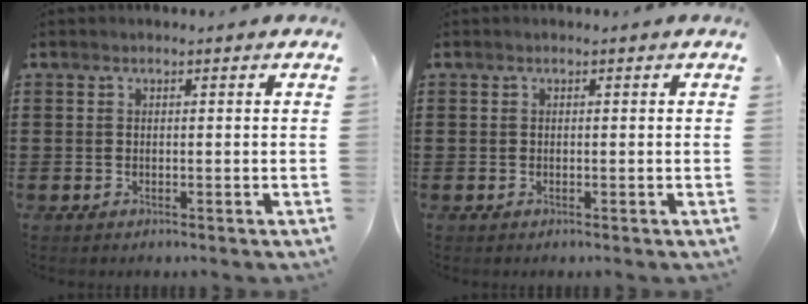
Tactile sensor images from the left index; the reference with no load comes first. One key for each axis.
{"total": 0.0}